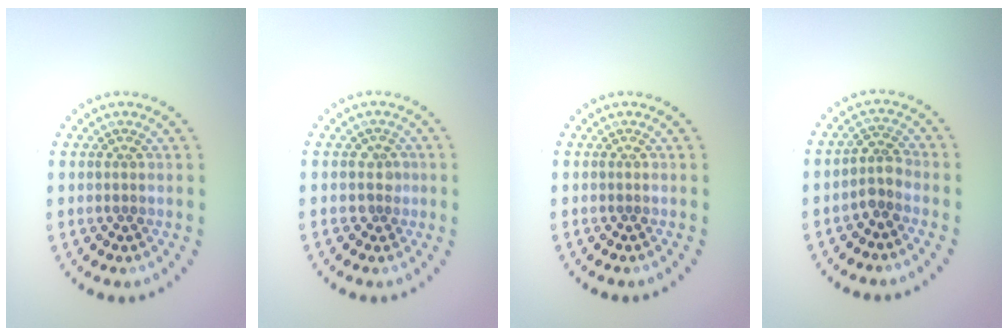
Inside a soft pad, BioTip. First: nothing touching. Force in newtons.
{"total": 1.4, "press": 1.0, "slide": 0.9}
{"total": 0.0}
{"total": 2.0, "press": 1.5, "slide": 1.3}